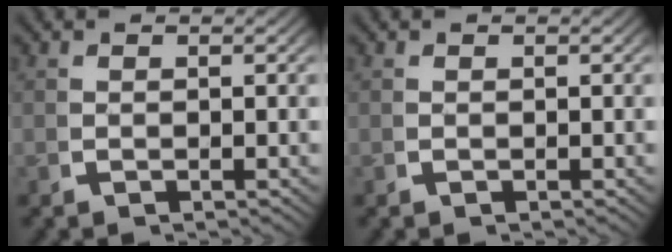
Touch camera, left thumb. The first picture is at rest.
{"total": 0.0}